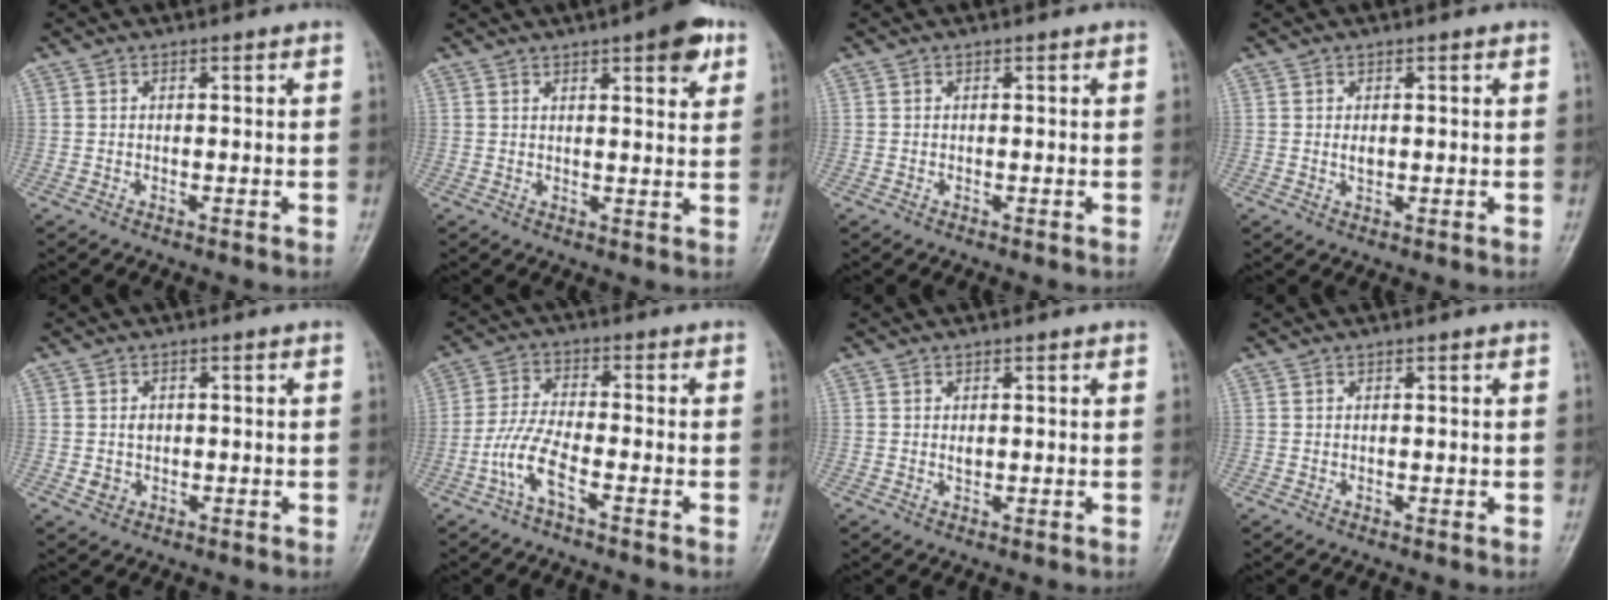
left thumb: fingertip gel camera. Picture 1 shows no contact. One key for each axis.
{"total": 7.4, "fx": 3.9, "fy": 2.3, "fz": 5.8, "tx": -0.059, "ty": -0.013, "tz": 0.045}
{"total": 0.0}
{"total": 1.3, "fx": 0.0, "fy": 0.9, "fz": 1.0, "tx": -0.011, "ty": -0.001, "tz": 0.001}
{"total": 2.5, "fx": -0.2, "fy": 2.2, "fz": 1.2, "tx": -0.009, "ty": 0.002, "tz": 0.001}
{"total": 6.4, "fx": -3.3, "fy": 1.6, "fz": 5.2, "tx": -0.128, "ty": 0.021, "tz": -0.072}
{"total": 0.9, "fx": 0.1, "fy": 0.6, "fz": 0.7, "tx": -0.007, "ty": -0.001, "tz": 0.003}
{"total": 0.0}